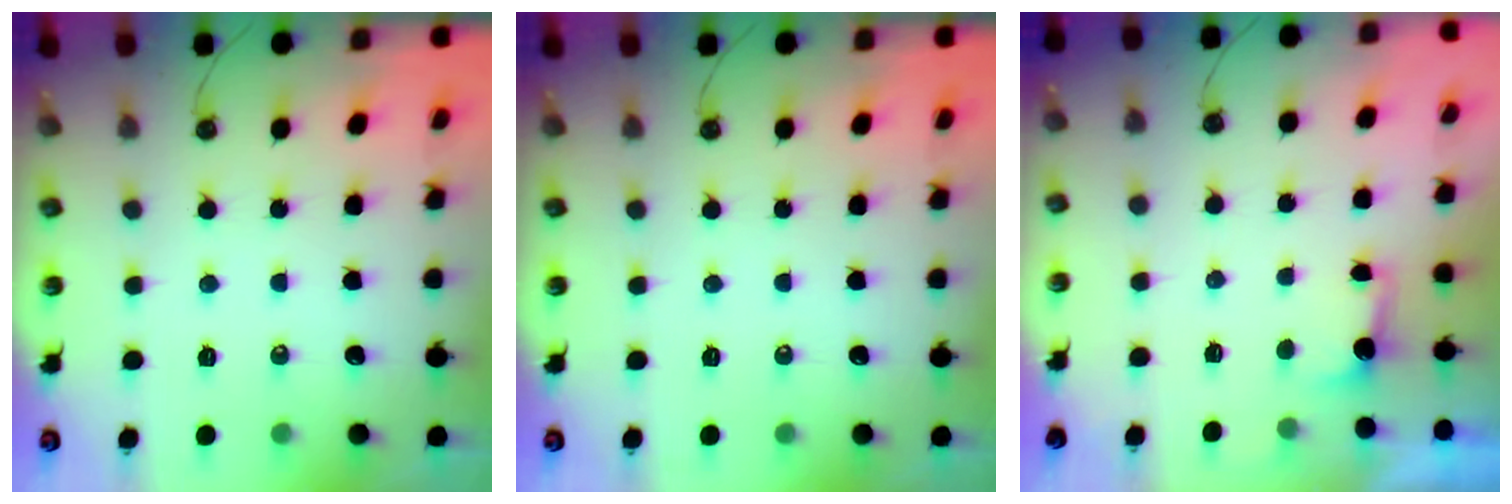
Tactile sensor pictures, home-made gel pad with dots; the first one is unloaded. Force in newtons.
{"total": 0.0}
{"total": 1.3, "press": 0.9, "slide": 0.8}